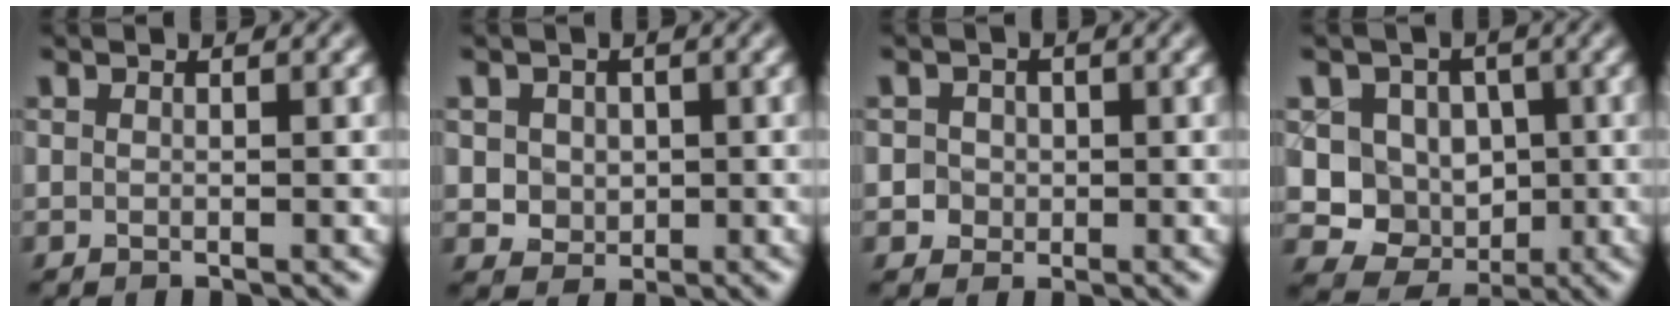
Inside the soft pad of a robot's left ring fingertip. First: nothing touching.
{"total": 2.7, "force": [0.5, 2.4, 1.1], "torque": [-0.020, 0.003, 0.015]}
{"total": 2.5, "force": [0.3, 2.4, 0.7], "torque": [0.003, 0.006, 0.001]}
{"total": 6.9, "force": [0.2, 6.3, 2.8], "torque": [-0.031, 0.002, -0.015]}